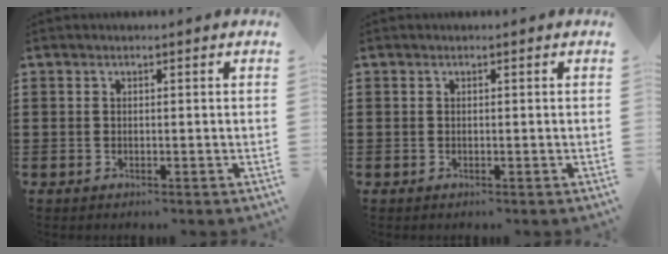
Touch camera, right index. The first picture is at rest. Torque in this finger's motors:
{"motor_torque": [-0.43, 0.65, 0.00, 0.00]}